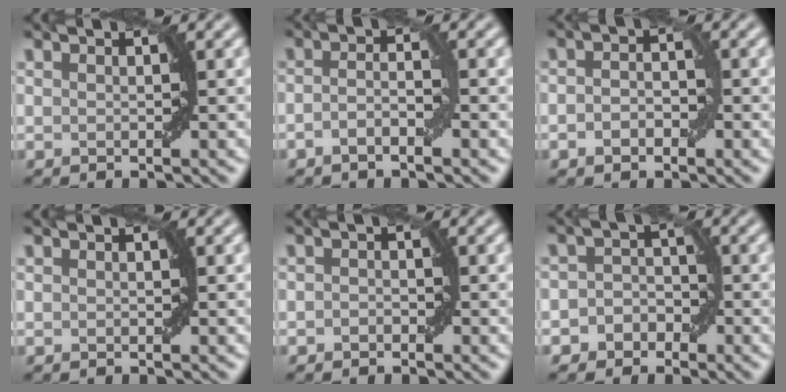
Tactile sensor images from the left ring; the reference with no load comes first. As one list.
[{"total": 2.0, "force": [-0.9, 0.5, 1.7], "torque": [-0.032, 0.004, -0.020]}, {"total": 2.1, "force": [-0.7, 1.3, 1.5], "torque": [-0.028, 0.001, -0.014]}, {"total": 0.0}, {"total": 0.7, "force": [-0.4, 0.5, 0.3], "torque": [-0.005, 0.002, -0.008]}, {"total": 2.7, "force": [-1.3, 2.3, 0.6], "torque": [0.022, 0.012, -0.031]}]